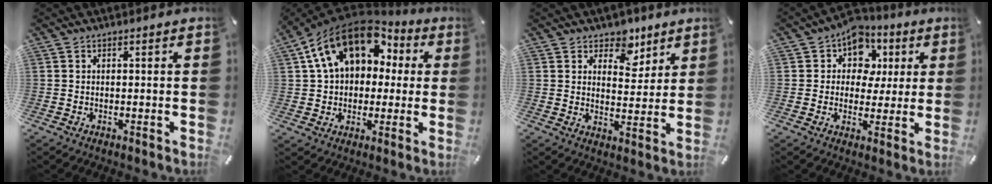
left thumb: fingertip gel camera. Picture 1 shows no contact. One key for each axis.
{"total": 17.7, "fx": 6.4, "fy": 12.8, "fz": 10.4, "tx": -0.201, "ty": -0.014, "tz": 0.115}
{"total": 7.1, "fx": 4.9, "fy": 4.8, "fz": 1.5, "tx": -0.007, "ty": -0.037, "tz": 0.084}
{"total": 8.8, "fx": 3.1, "fy": 7.6, "fz": 3.1, "tx": -0.053, "ty": -0.024, "tz": 0.055}